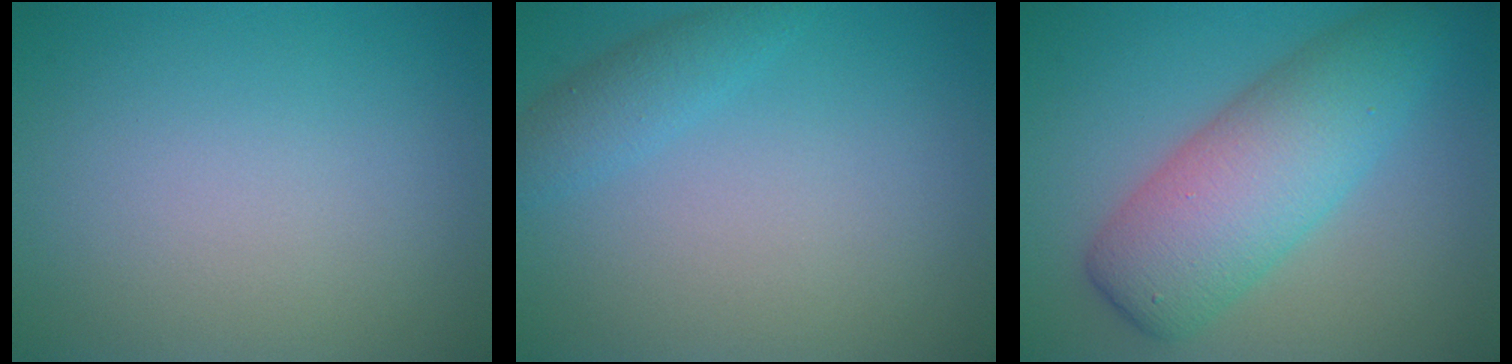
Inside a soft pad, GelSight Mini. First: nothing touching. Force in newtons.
{"total": 1.9, "press": 1.9, "slide": 0.1}
{"total": 7.6, "press": 7.6, "slide": 0.1}